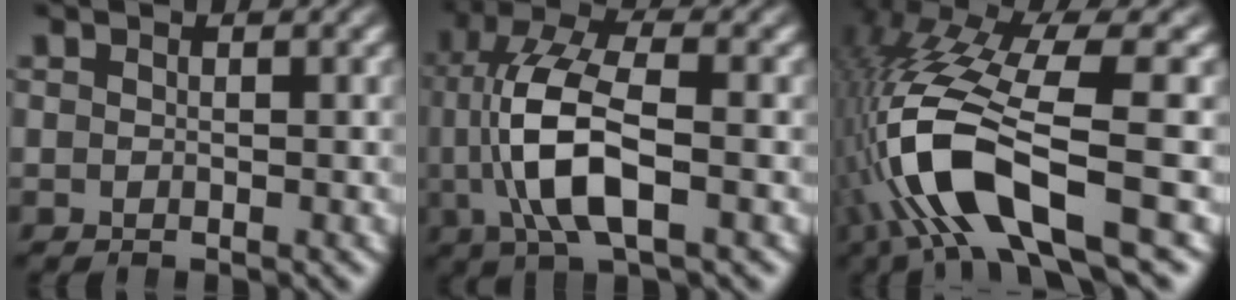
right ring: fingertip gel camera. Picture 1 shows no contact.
{"total": 7.1, "force": [0.4, 3.0, 6.4], "torque": [-0.141, -0.009, 0.011]}
{"total": 10.5, "force": [-0.8, 5.2, 9.1], "torque": [-0.220, -0.028, 0.001]}